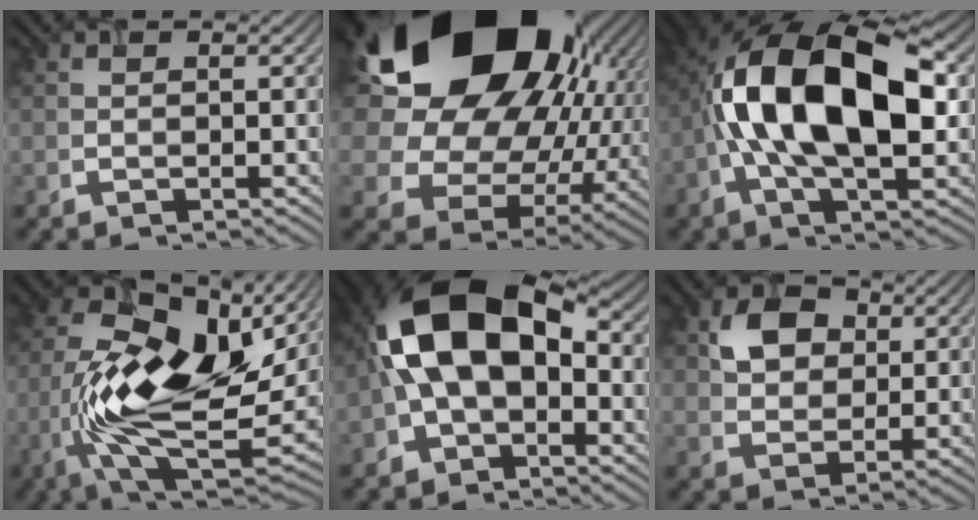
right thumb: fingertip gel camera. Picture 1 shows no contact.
{"total": 23.4, "force": [8.5, 16.8, 13.8], "torque": [-0.319, -0.004, 0.172]}
{"total": 16.3, "force": [-0.1, 8.3, 14.0], "torque": [-0.252, 0.020, -0.014]}
{"total": 15.8, "force": [-0.3, 8.1, 13.5], "torque": [-0.262, -0.007, -0.011]}
{"total": 14.3, "force": [-0.6, 8.9, 11.1], "torque": [-0.218, 0.013, -0.023]}
{"total": 5.2, "force": [1.6, 4.2, 2.7], "torque": [-0.060, 0.002, 0.025]}